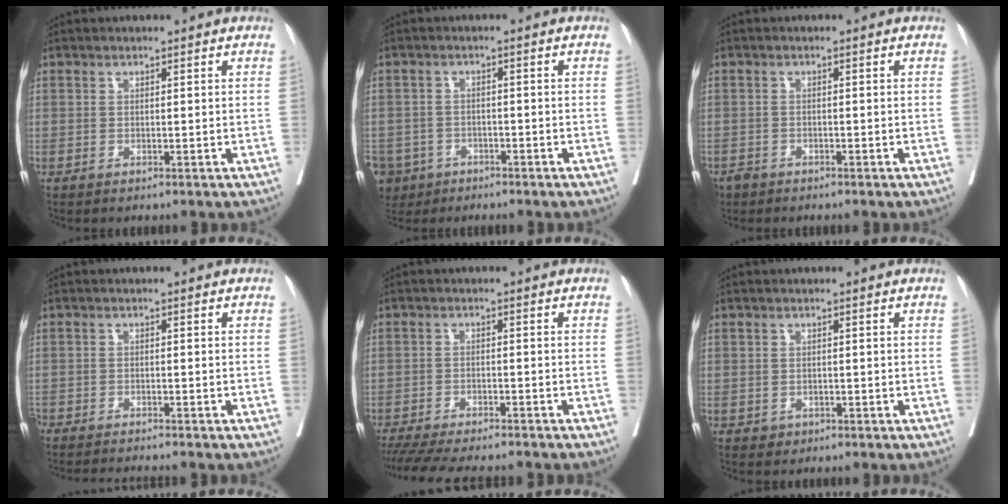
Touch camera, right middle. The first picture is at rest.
{"total": 9.4, "force": [-5.6, 7.3, 2.2], "torque": [-0.072, -0.006, -0.090]}
{"total": 2.1, "force": [-1.7, 1.2, 0.2], "torque": [-0.010, 0.001, -0.031]}
{"total": 6.5, "force": [-6.1, 0.0, 2.3], "torque": [-0.022, -0.014, -0.095]}
{"total": 13.6, "force": [-12.1, 2.2, 5.9], "torque": [-0.104, -0.020, -0.171]}
{"total": 0.9, "force": [-0.5, 0.8, 0.1], "torque": [-0.001, 0.002, -0.004]}